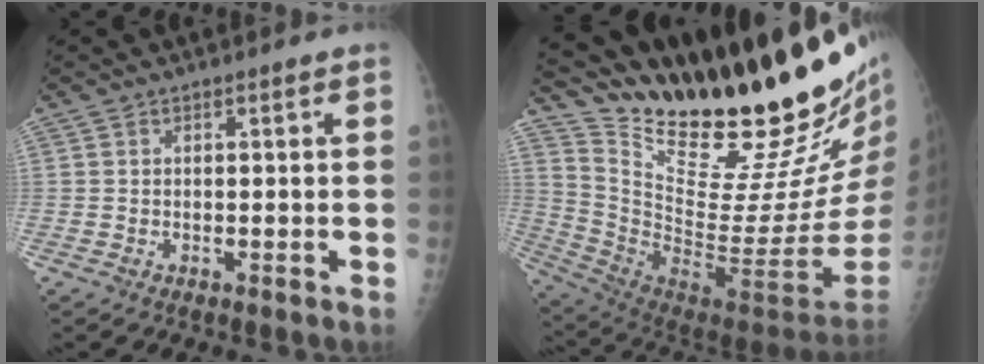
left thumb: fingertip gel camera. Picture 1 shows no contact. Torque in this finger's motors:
{"motor_torque": [2.93, -0.93, 1.34, -1.43, 0.09]}